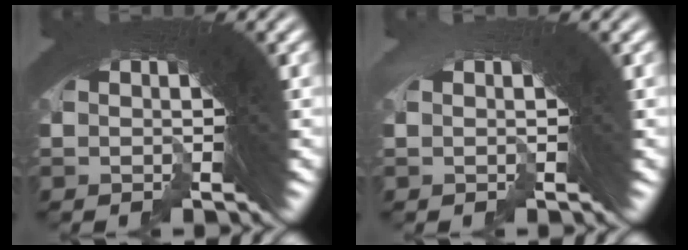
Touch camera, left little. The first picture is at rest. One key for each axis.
{"total": 2.5, "fx": -1.8, "fy": -0.3, "fz": -1.7, "tx": 0.016, "ty": -0.012, "tz": -0.024}